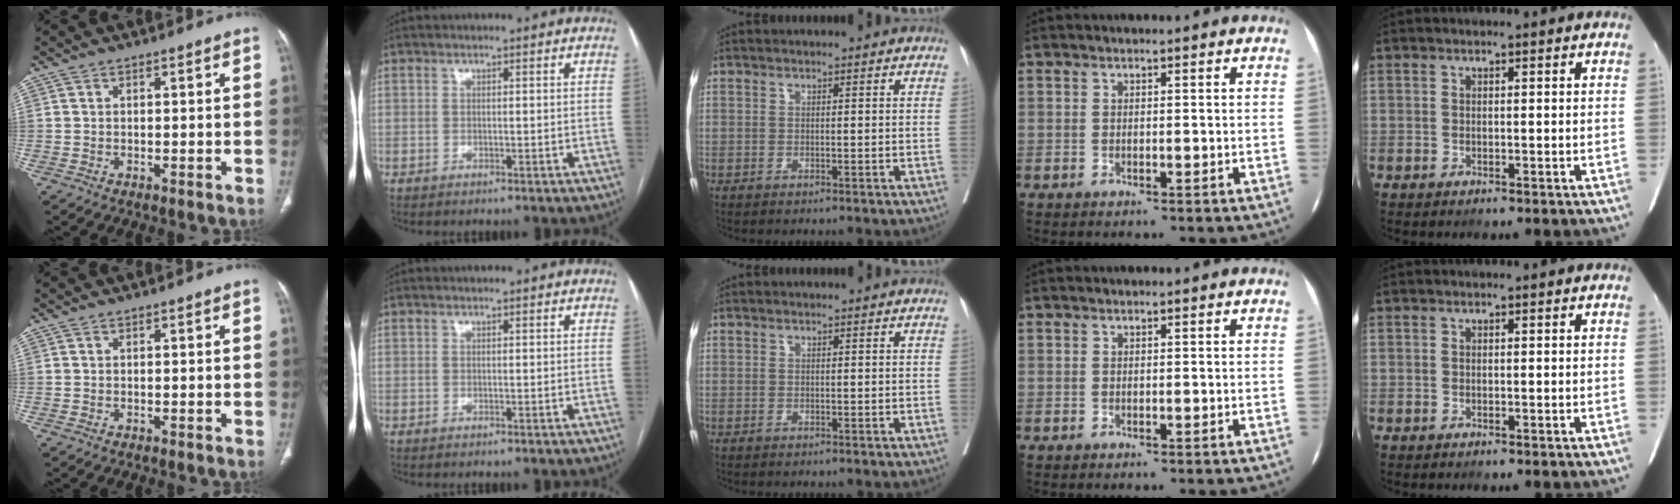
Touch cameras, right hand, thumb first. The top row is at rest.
{}